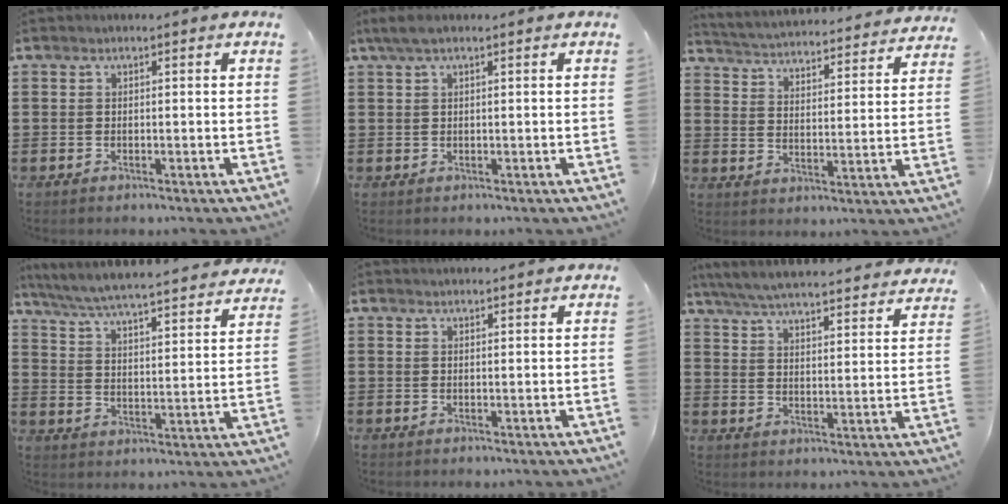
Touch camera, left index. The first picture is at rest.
{"total": 2.2, "force": [1.0, 0.4, 1.9], "torque": [-0.036, 0.002, 0.018]}
{"total": 3.3, "force": [3.2, -0.5, 0.2], "torque": [-0.026, -0.036, 0.047]}
{"total": 5.0, "force": [4.7, -0.5, 1.6], "torque": [-0.056, -0.044, 0.071]}
{"total": 1.4, "force": [1.4, 0.1, 0.2], "torque": [-0.006, 0.001, 0.027]}
{"total": 5.9, "force": [5.7, -0.1, 1.7], "torque": [-0.061, -0.040, 0.095]}